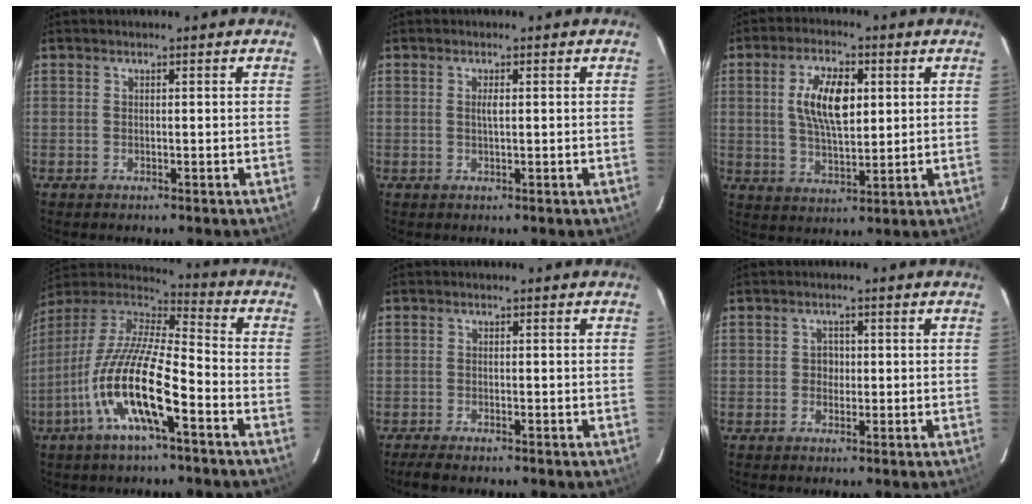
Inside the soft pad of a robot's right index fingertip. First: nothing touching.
{"total": 1.3, "force": [0.2, 0.2, 1.2], "torque": [-0.022, 0.001, 0.003]}
{"total": 10.0, "force": [2.3, 4.5, 8.7], "torque": [-0.163, 0.008, 0.044]}
{"total": 17.7, "force": [-7.4, 4.1, 15.6], "torque": [-0.299, -0.021, -0.150]}
{"total": 3.5, "force": [-2.9, 0.5, 1.9], "torque": [-0.047, -0.013, -0.051]}
{"total": 1.9, "force": [-0.2, 1.8, 0.5], "torque": [-0.004, 0.006, -0.004]}